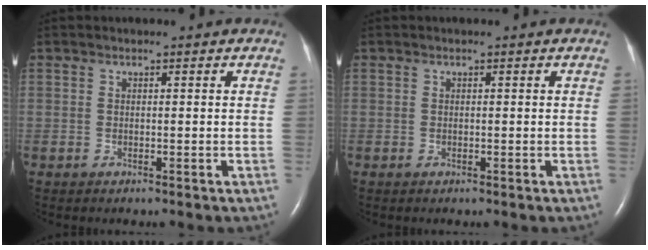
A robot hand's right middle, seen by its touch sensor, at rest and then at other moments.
{"total": 0.0}